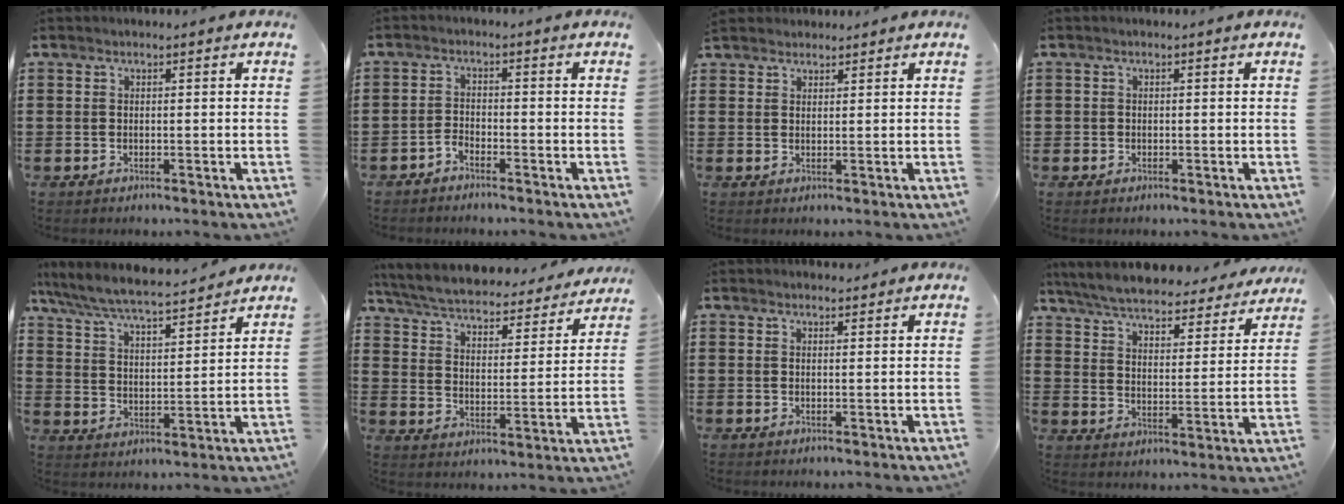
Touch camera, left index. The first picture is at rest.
{"total": 1.8, "force": [-1.7, 0.4, 0.2], "torque": [-0.012, 0.003, -0.035]}
{"total": 2.1, "force": [2.0, 0.7, 0.0], "torque": [-0.005, 0.002, 0.041]}
{"total": 0.6, "force": [-0.1, 0.6, 0.0], "torque": [-0.002, 0.005, -0.004]}
{"total": 6.6, "force": [6.2, 0.4, 2.4], "torque": [-0.071, -0.037, 0.105]}
{"total": 4.9, "force": [4.7, 0.4, 1.6], "torque": [-0.055, -0.036, 0.073]}
{"total": 1.0, "force": [0.9, 0.2, 0.1], "torque": [-0.005, 0.000, 0.019]}
{"total": 6.2, "force": [6.0, 0.5, 1.6], "torque": [-0.062, -0.041, 0.102]}